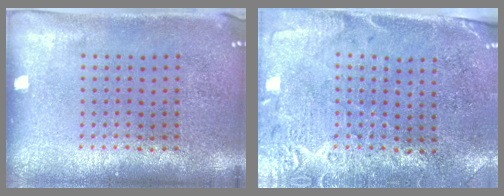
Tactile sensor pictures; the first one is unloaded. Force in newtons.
{"total": 2.7, "press": 2.4, "slide": 1.3}